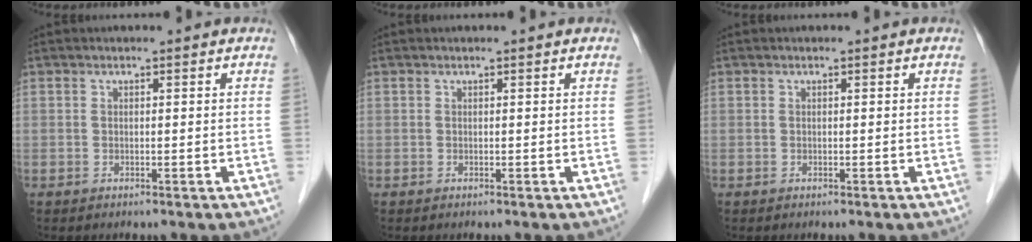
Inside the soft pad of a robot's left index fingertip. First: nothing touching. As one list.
[{"total": 0.0}, {"total": 0.0}]